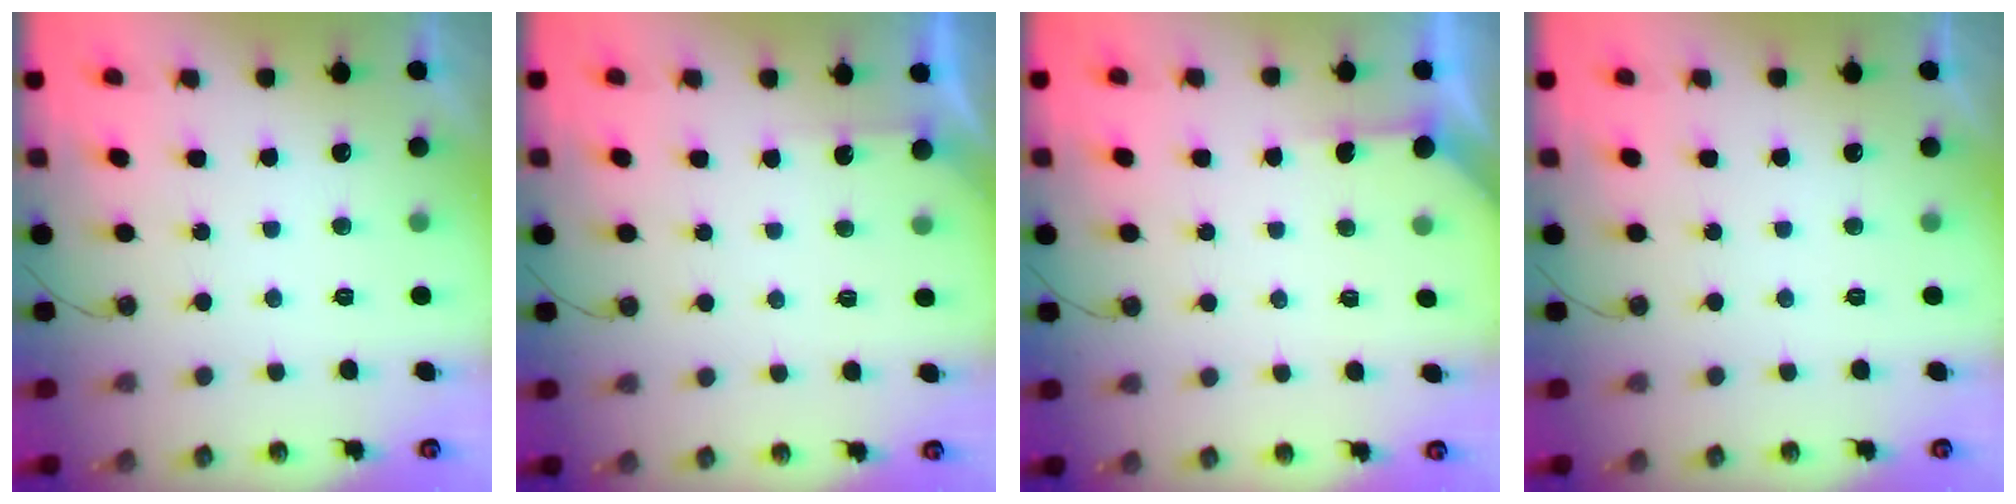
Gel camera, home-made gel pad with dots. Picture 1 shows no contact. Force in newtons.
{"total": 1.7, "press": 1.7, "slide": 0.3}
{"total": 3.0, "press": 3.0, "slide": 0.4}
{"total": 0.0}